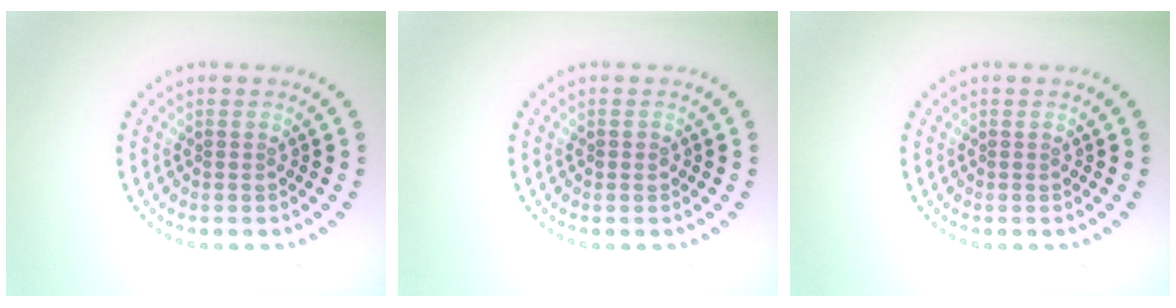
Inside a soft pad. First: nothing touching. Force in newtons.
{"total": 0.7, "press": 0.7, "slide": 0.2}
{"total": 0.0}